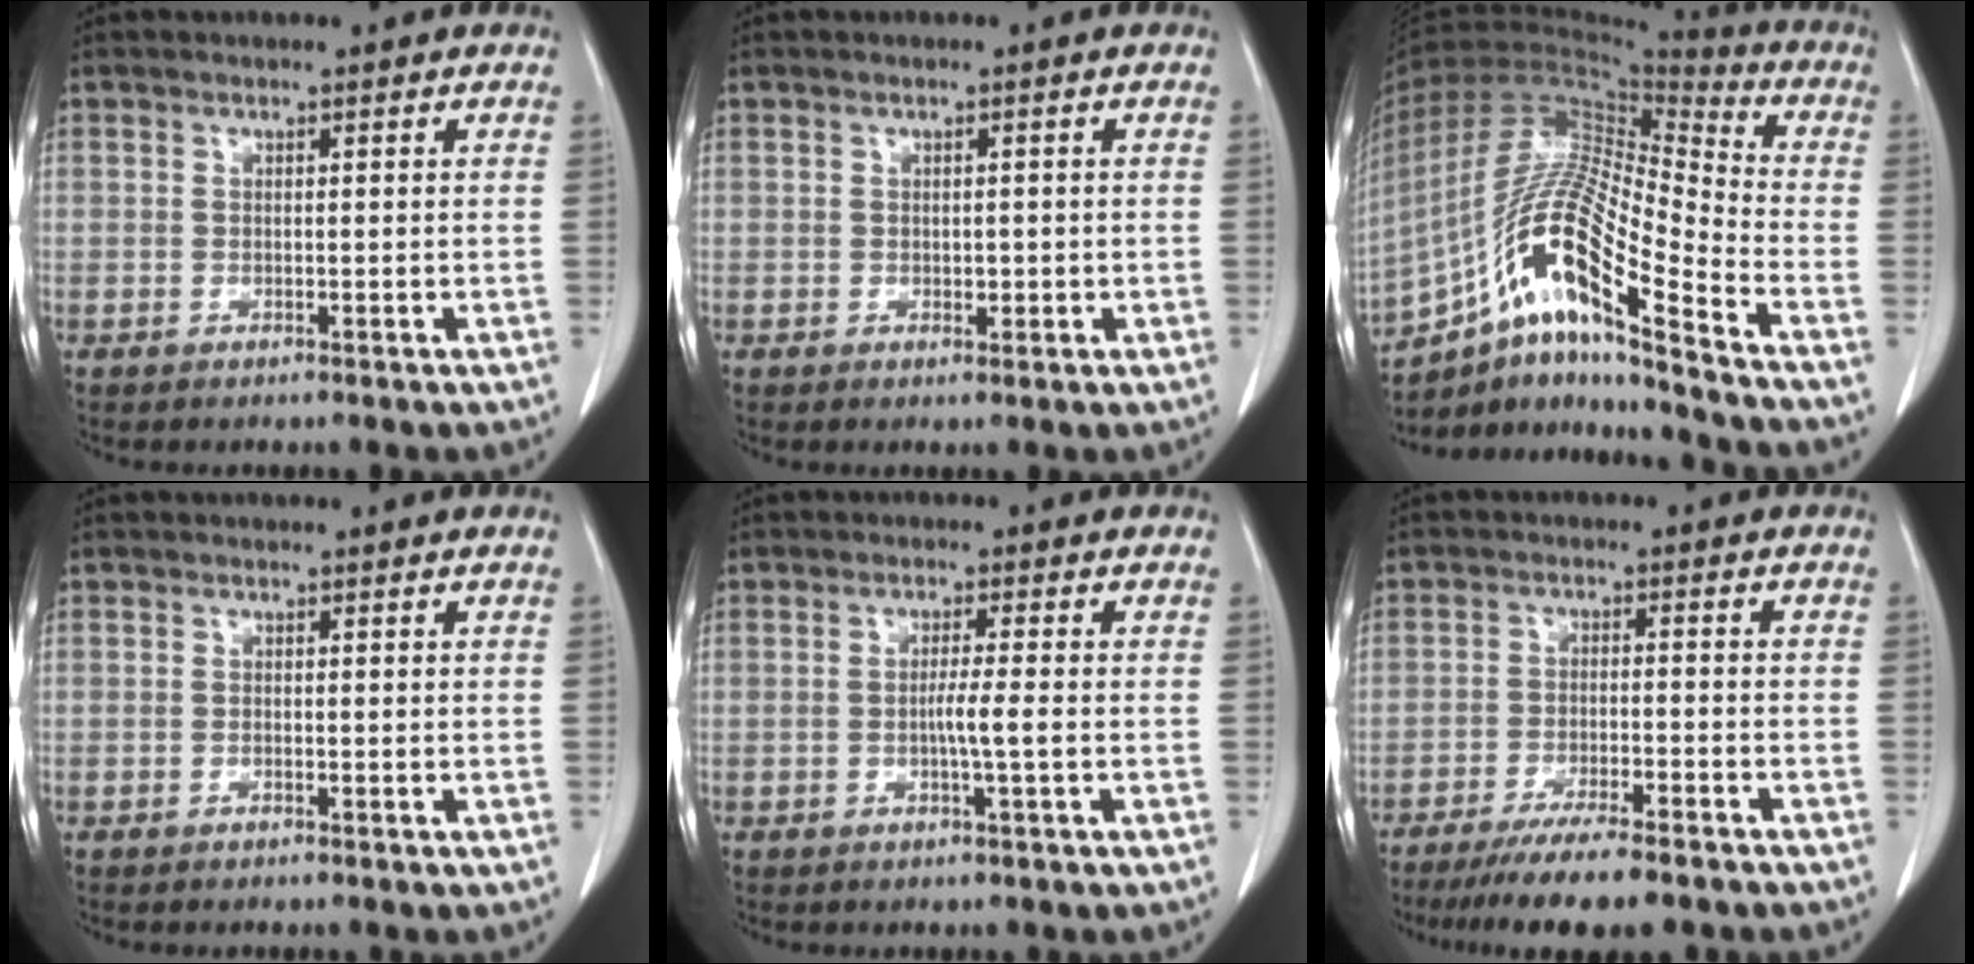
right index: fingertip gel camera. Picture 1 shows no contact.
{"total": 1.5, "force": [-0.1, 1.0, 1.1], "torque": [-0.014, 0.000, 0.001]}
{"total": 17.7, "force": [-10.1, 1.6, 14.4], "torque": [-0.287, 0.003, -0.179]}
{"total": 0.0}
{"total": 3.0, "force": [-0.7, -0.5, 2.9], "torque": [-0.051, -0.002, -0.012]}
{"total": 10.7, "force": [-8.7, 0.8, 6.1], "torque": [-0.088, -0.022, -0.135]}